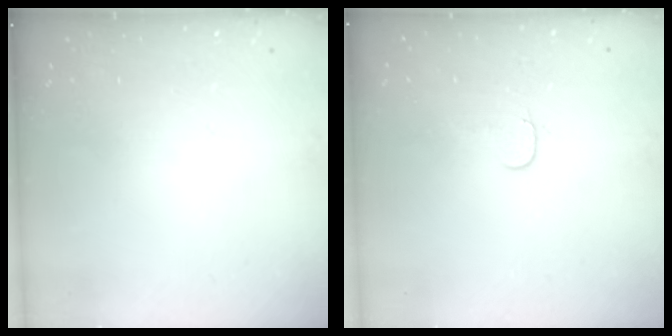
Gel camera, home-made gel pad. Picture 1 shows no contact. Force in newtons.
{"total": 4.0, "press": 4.0, "slide": 0.4}